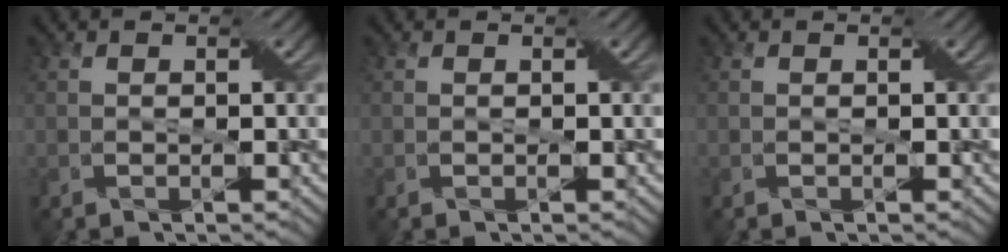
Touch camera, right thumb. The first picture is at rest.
{"total": 0.0}
{"total": 0.0}